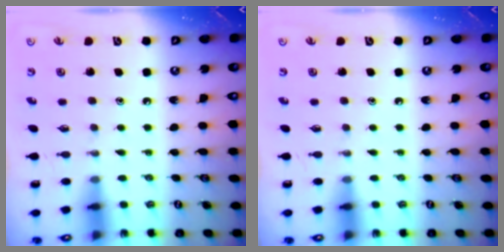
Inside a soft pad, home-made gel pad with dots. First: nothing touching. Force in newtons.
{"total": 0.0}